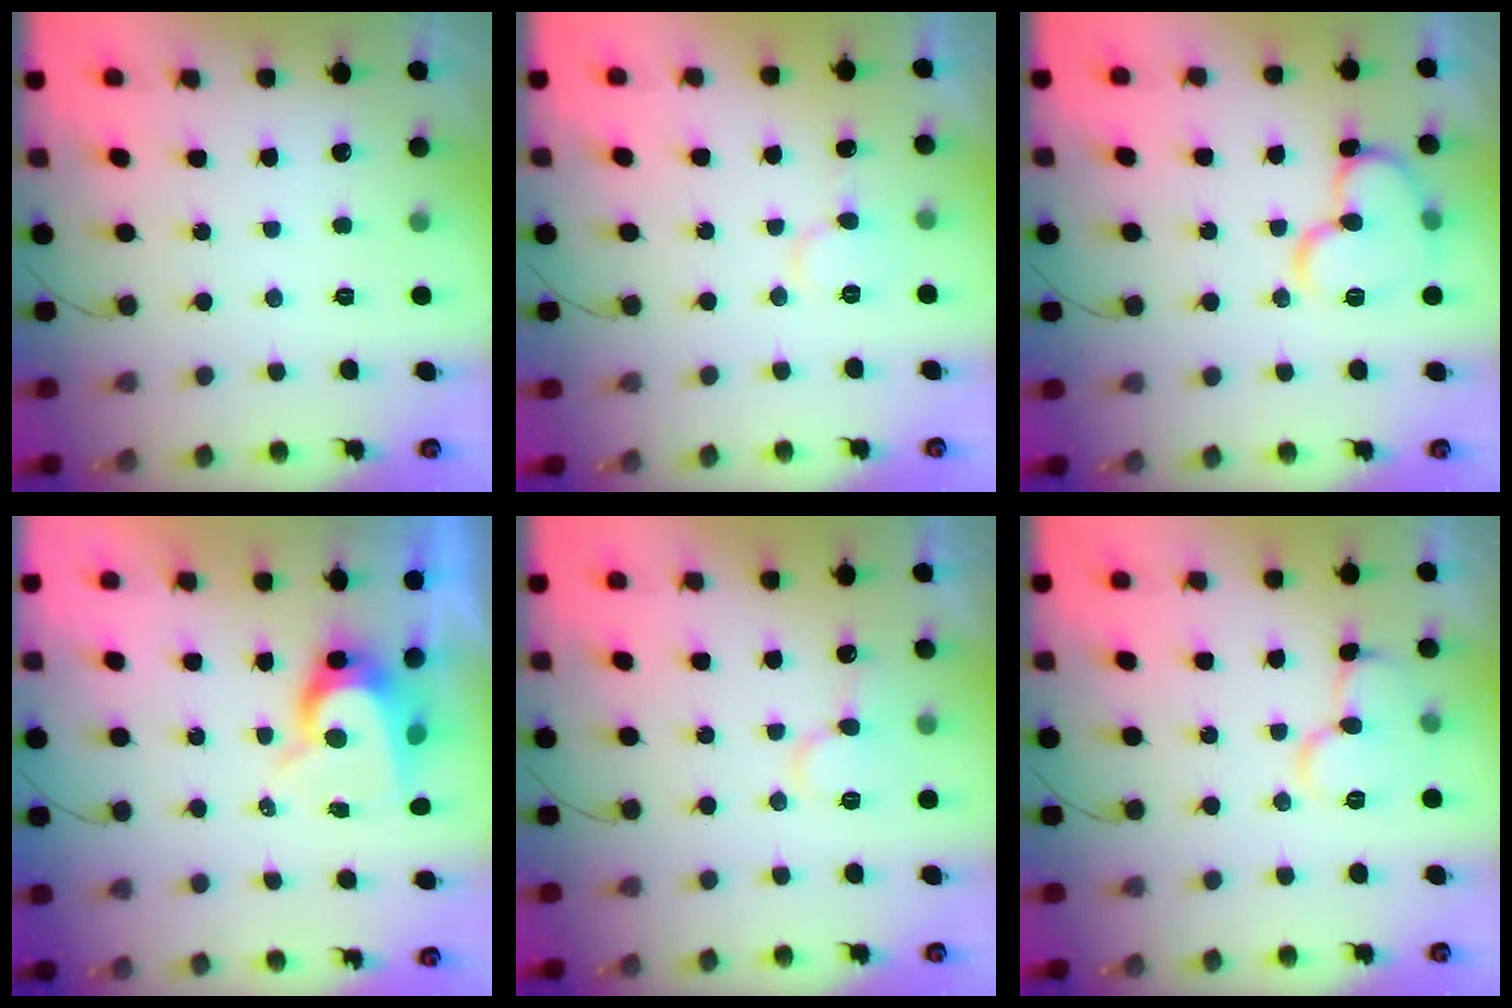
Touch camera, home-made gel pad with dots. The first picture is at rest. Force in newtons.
{"total": 5.7, "press": 5.7, "slide": 0.1}
{"total": 13.0, "press": 12.8, "slide": 2.2}
{"total": 8.6, "press": 8.6, "slide": 0.8}
{"total": 9.2, "press": 9.1, "slide": 1.4}
{"total": 10.3, "press": 10.3, "slide": 0.9}